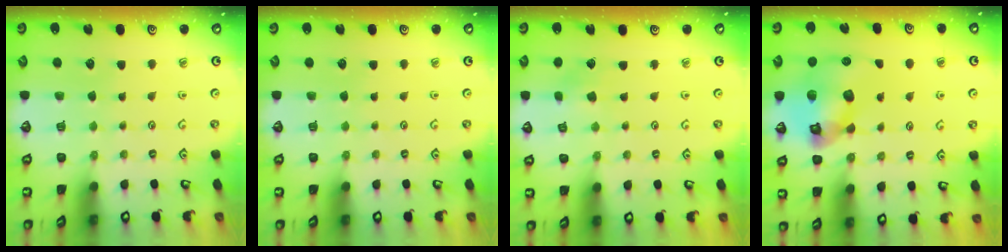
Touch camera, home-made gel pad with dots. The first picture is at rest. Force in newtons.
{"total": 0.0}
{"total": 2.5, "press": 2.4, "slide": 0.5}
{"total": 16.0, "press": 15.8, "slide": 2.4}